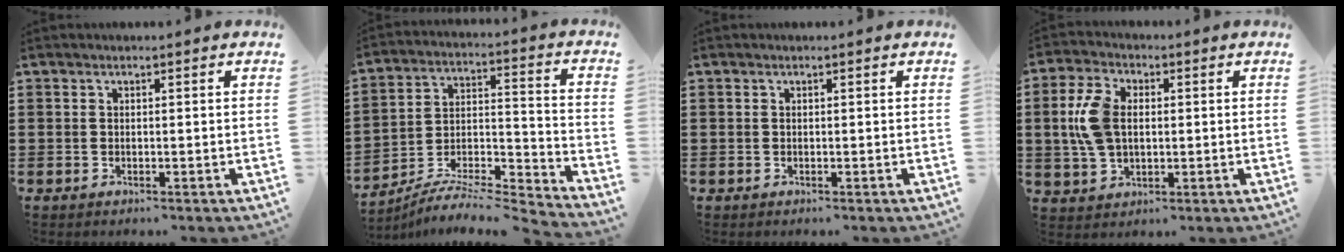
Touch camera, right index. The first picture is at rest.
{"total": 6.3, "force": [-6.0, 0.6, 1.9], "torque": [-0.030, -0.007, -0.120]}
{"total": 0.0}
{"total": 8.0, "force": [0.6, 5.1, 6.1], "torque": [-0.161, 0.007, 0.001]}